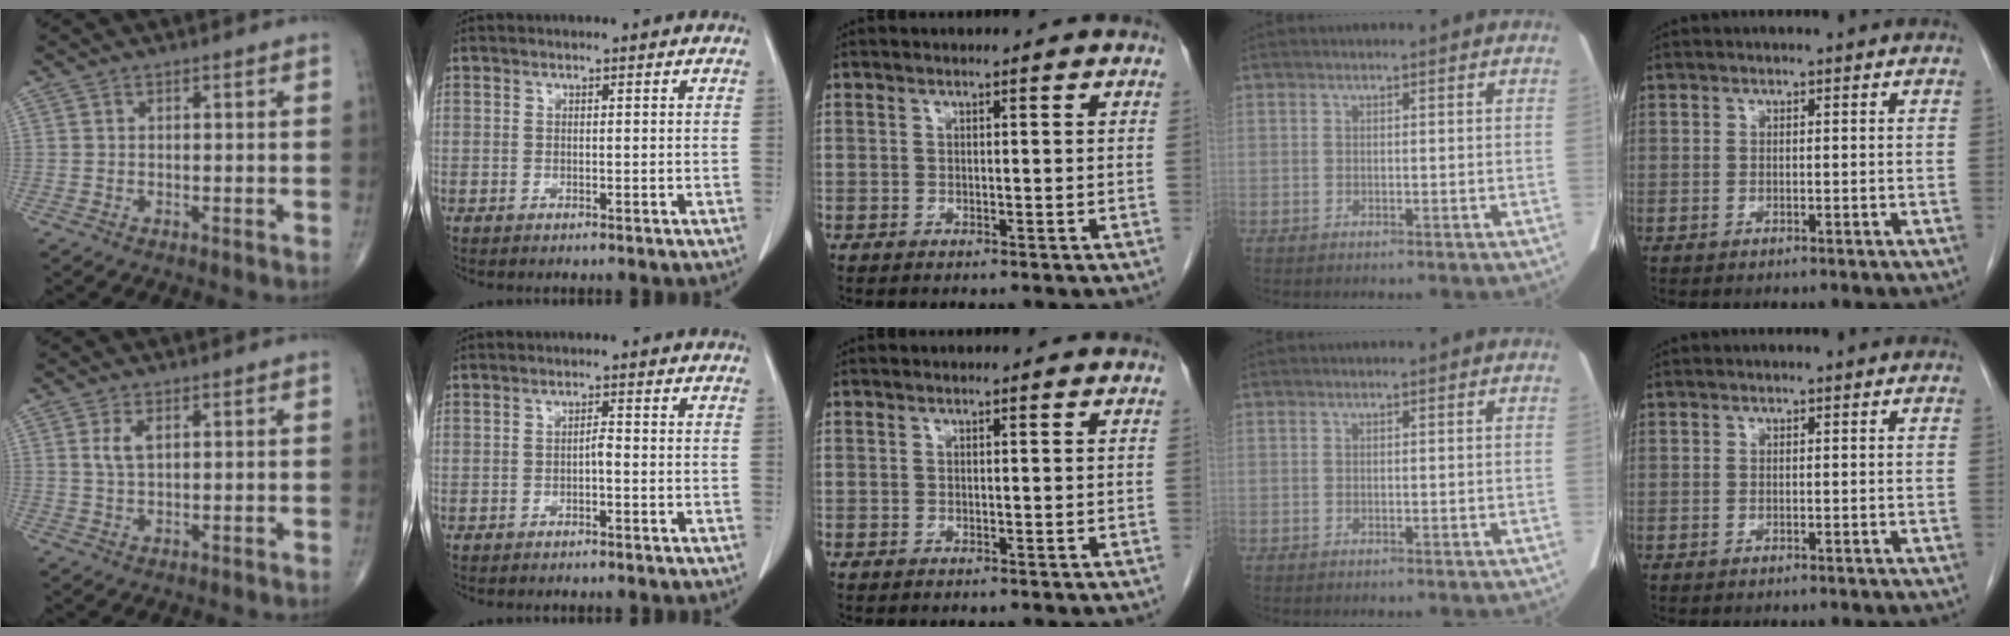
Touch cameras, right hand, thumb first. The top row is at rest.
{"thumb": {"total": 3.1, "force": [1.0, 1.5, 2.6], "torque": [-0.054, 0.000, 0.023]}, "index": {"total": 1.2, "force": [-0.5, 0.2, 1.1], "torque": [-0.017, 0.003, -0.010]}}